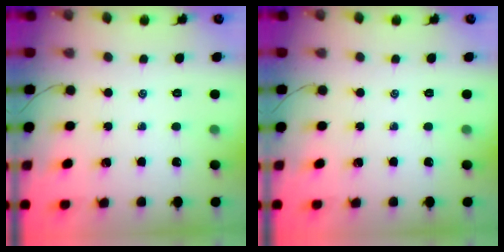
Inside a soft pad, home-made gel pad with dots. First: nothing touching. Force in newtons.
{"total": 0.0}